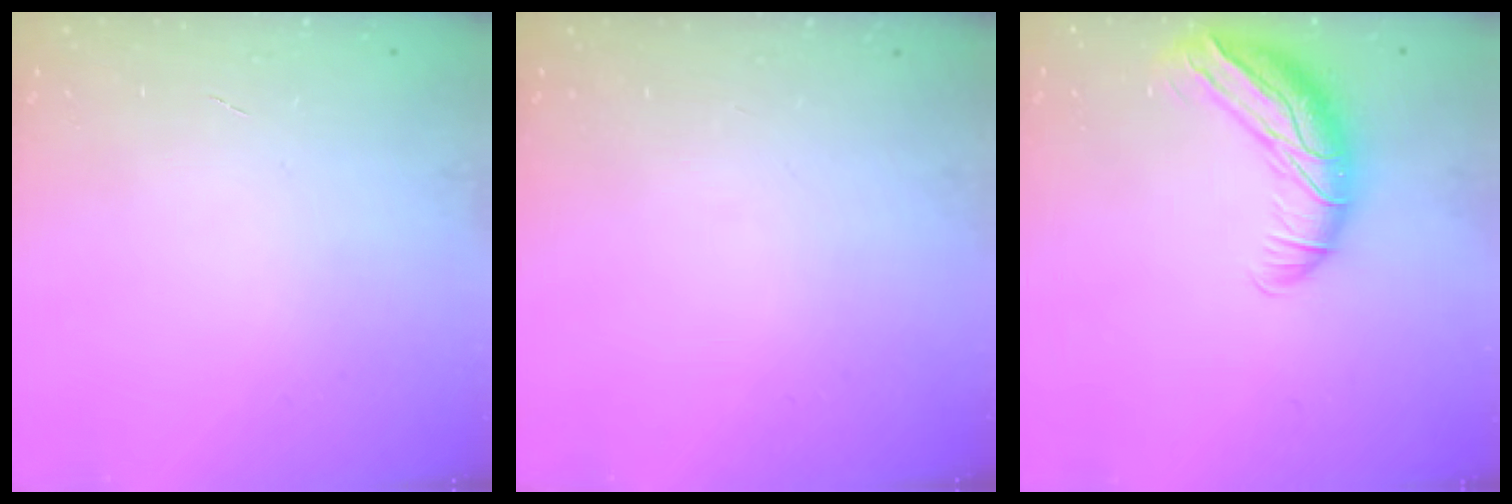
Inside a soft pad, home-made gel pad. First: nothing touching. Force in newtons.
{"total": 0.0}
{"total": 12.3, "press": 11.8, "slide": 3.5}